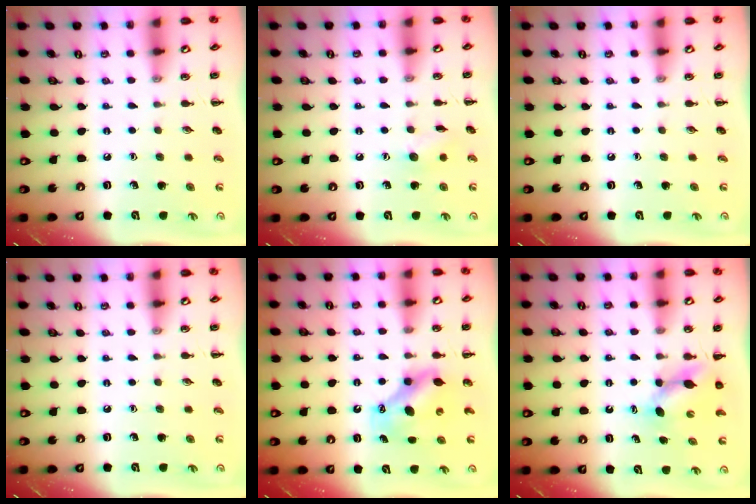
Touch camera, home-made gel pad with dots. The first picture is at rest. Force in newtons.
{"total": 5.3, "press": 5.2, "slide": 1.3}
{"total": 0.0}
{"total": 0.0}
{"total": 8.4, "press": 8.3, "slide": 1.4}
{"total": 4.9, "press": 4.9, "slide": 0.5}